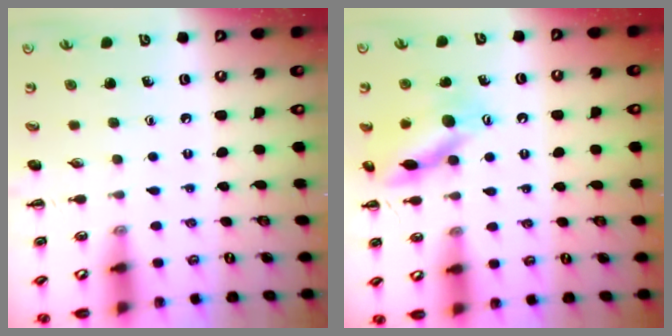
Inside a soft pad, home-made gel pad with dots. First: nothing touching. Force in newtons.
{"total": 14.1, "press": 14.0, "slide": 1.2}